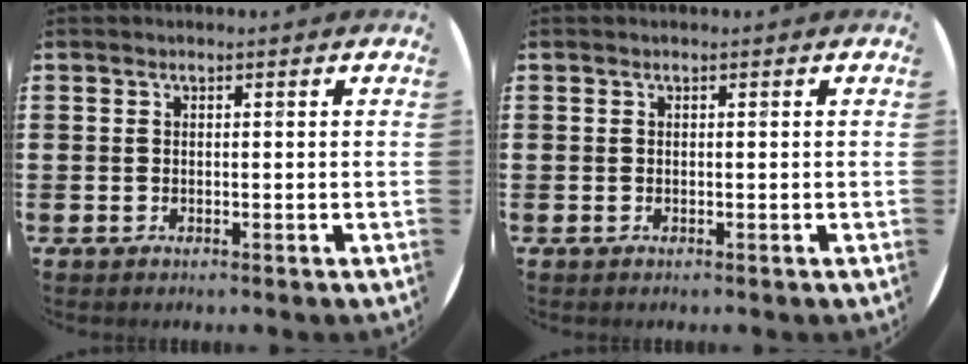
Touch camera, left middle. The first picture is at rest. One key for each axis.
{"total": 0.0}